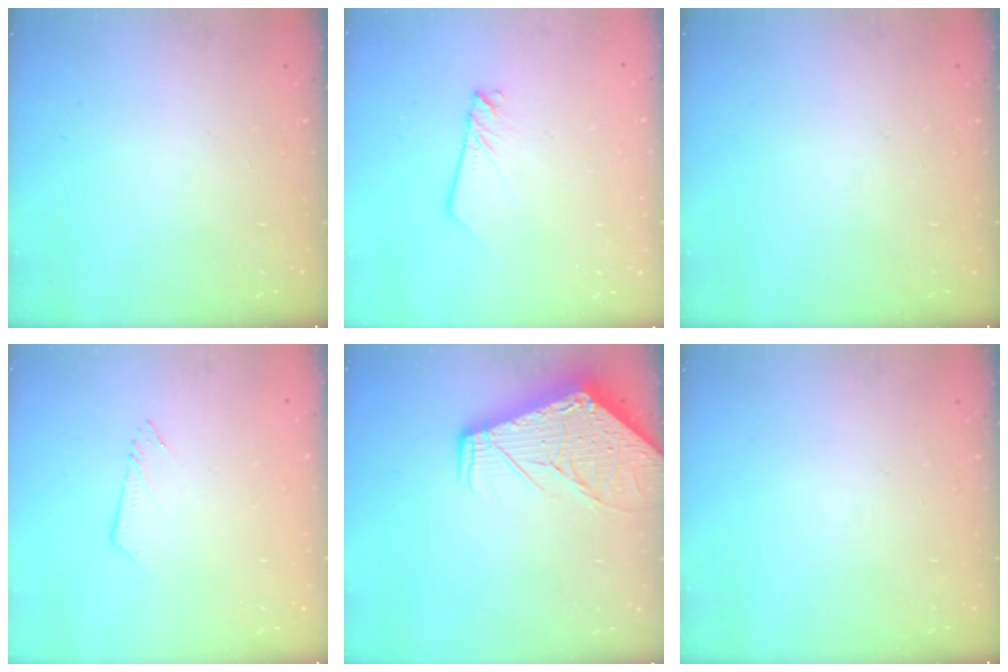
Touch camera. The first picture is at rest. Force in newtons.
{"total": 2.2, "press": 2.2, "slide": 0.0}
{"total": 0.0}
{"total": 2.9, "press": 2.9, "slide": 0.3}
{"total": 13.1, "press": 13.0, "slide": 1.7}
{"total": 0.0}